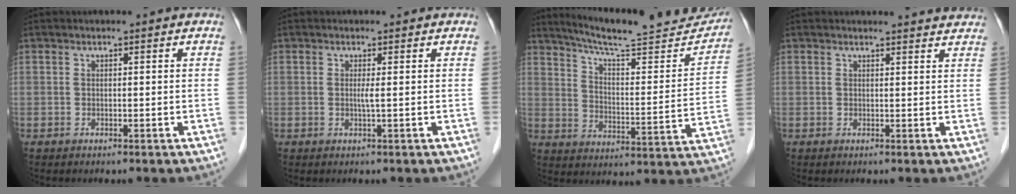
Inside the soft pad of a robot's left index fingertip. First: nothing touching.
{"total": 1.1, "force": [0.0, -0.3, 1.1], "torque": [-0.024, -0.002, -0.002]}
{"total": 23.1, "force": [21.1, 2.5, 9.2], "torque": [-0.134, -0.049, 0.279]}
{"total": 4.1, "force": [4.1, 0.3, 0.5], "torque": [-0.009, -0.004, 0.031]}